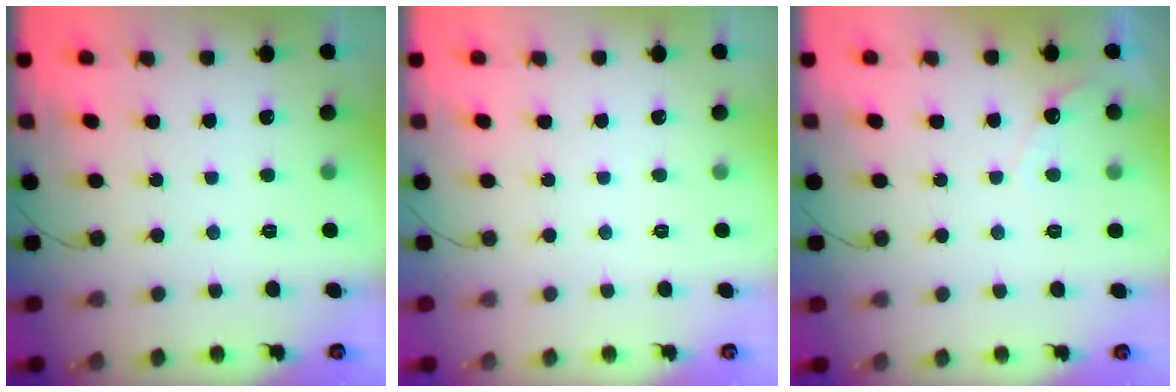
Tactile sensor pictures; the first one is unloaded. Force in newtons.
{"total": 0.0}
{"total": 3.6, "press": 3.6, "slide": 0.2}